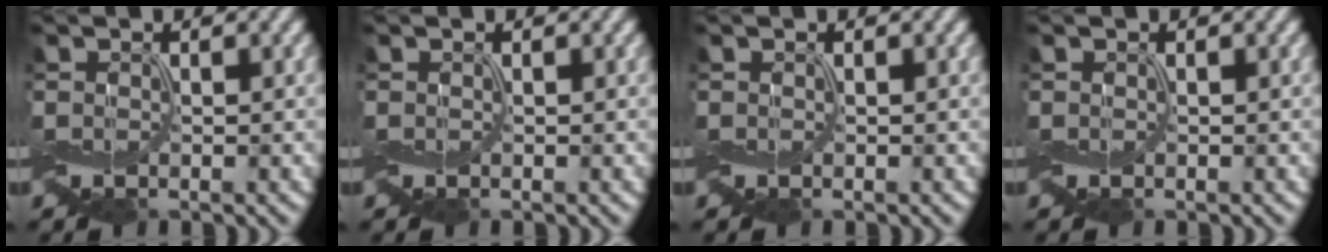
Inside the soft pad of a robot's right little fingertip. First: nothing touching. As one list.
[{"total": 0.0}, {"total": 0.0}, {"total": 0.0}]